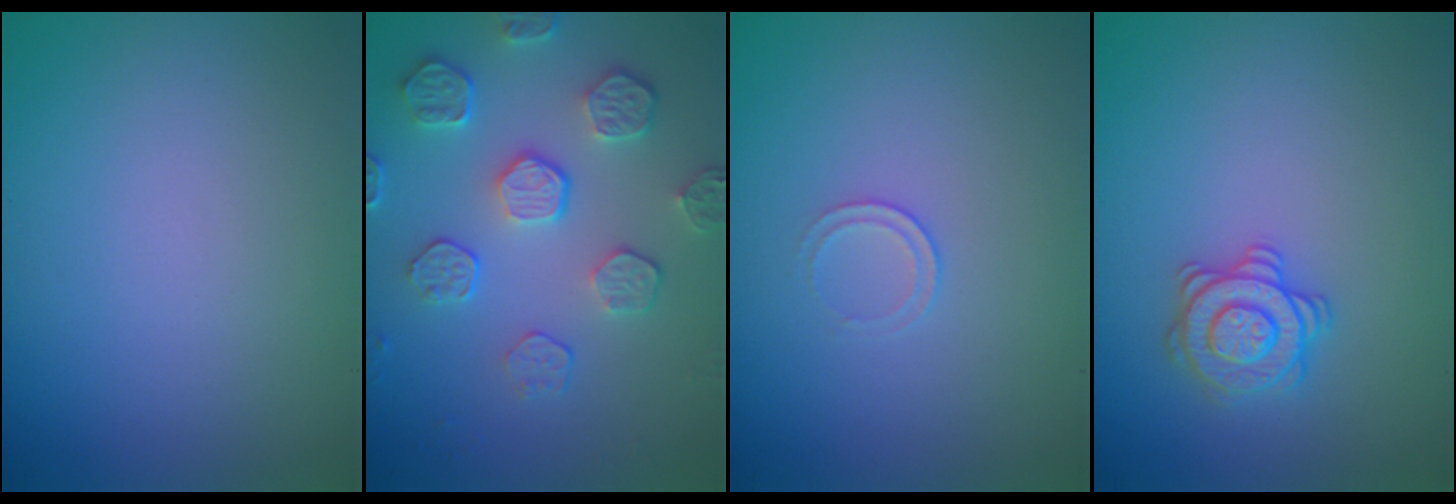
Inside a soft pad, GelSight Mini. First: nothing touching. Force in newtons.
{"total": 4.6, "press": 3.9, "slide": 2.5}
{"total": 0.7, "press": 0.3, "slide": 0.6}
{"total": 2.8, "press": 2.8, "slide": 0.4}